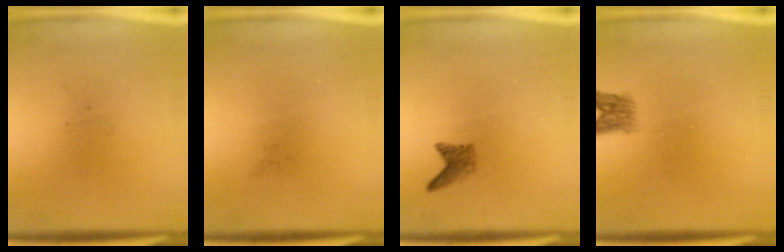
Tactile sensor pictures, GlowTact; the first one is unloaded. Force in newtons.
{"total": 0.0}
{"total": 1.7}
{"total": 2.5}